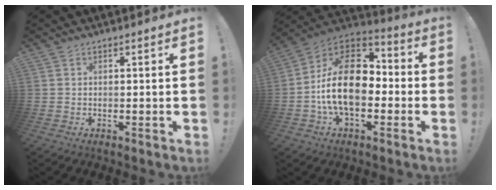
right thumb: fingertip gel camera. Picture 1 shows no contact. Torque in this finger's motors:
{"motor_torque": [0.46, 1.39, 1.50, -1.27, 0.43]}